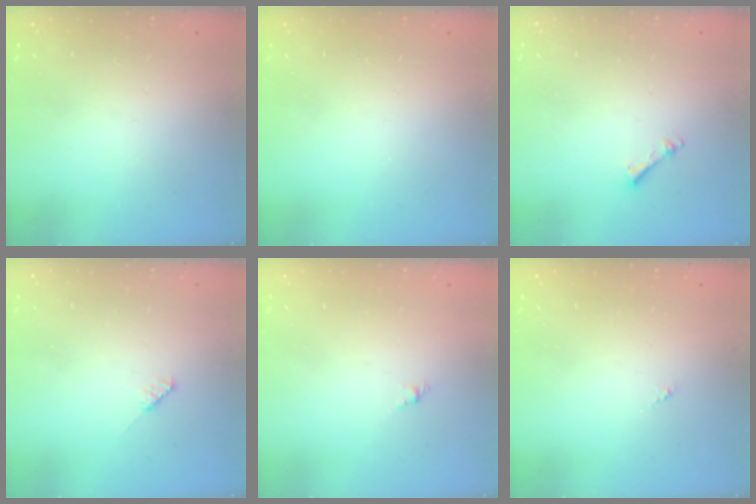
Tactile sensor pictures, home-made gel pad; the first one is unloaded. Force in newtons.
{"total": 0.0}
{"total": 2.4, "press": 2.3, "slide": 0.4}
{"total": 3.0, "press": 3.0, "slide": 0.2}
{"total": 1.6, "press": 1.5, "slide": 0.5}
{"total": 0.0}